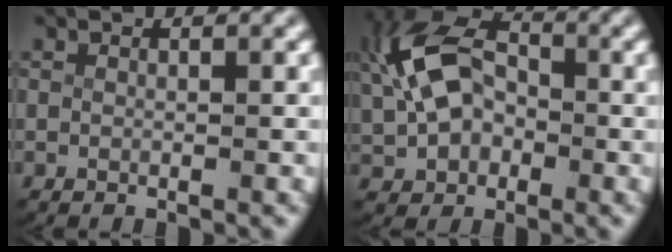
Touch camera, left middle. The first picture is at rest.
{"total": 8.2, "force": [0.8, 6.1, 5.4], "torque": [-0.120, -0.018, 0.024]}